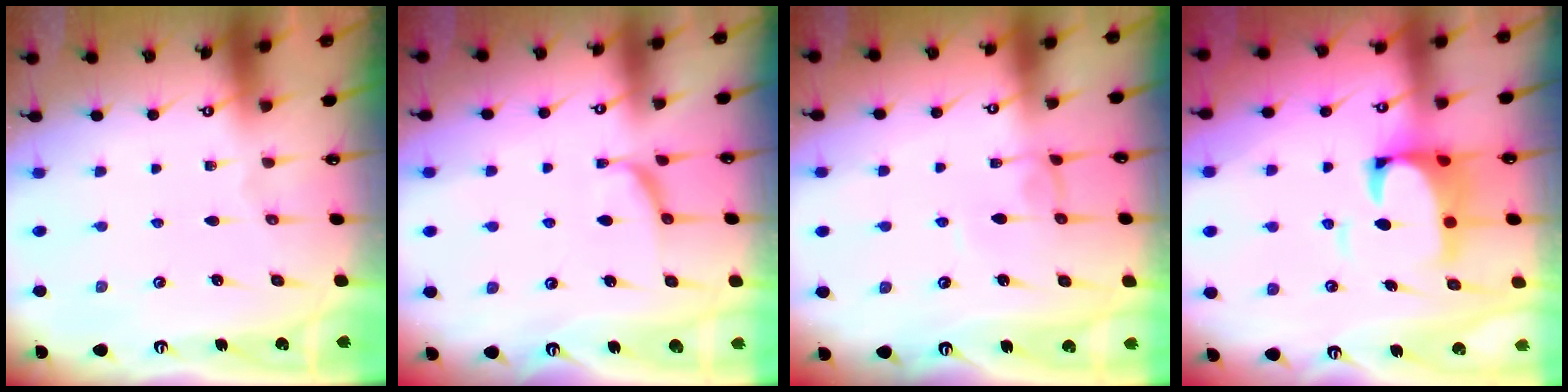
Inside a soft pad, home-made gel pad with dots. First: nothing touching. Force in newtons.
{"total": 2.4, "press": 2.2, "slide": 0.9}
{"total": 2.0, "press": 2.0, "slide": 0.2}
{"total": 4.6, "press": 4.4, "slide": 1.2}